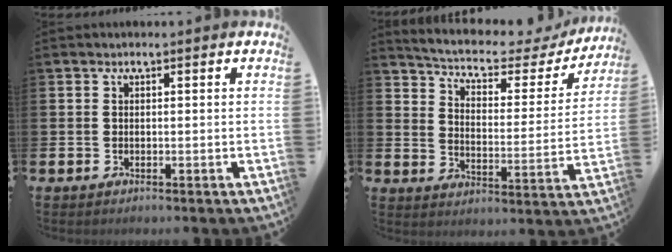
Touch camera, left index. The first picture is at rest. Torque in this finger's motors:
{"motor_torque": [1.07, -1.07, 0.11, 0.09]}